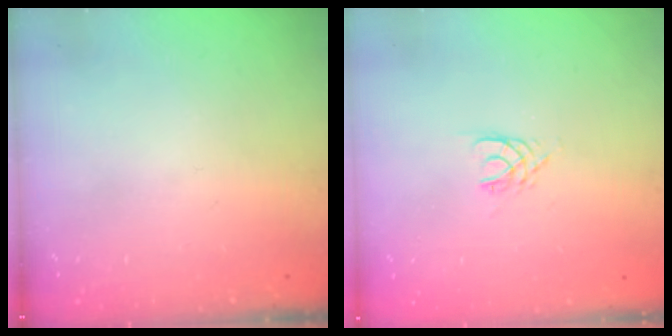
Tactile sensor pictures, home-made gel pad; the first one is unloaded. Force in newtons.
{"total": 3.0, "press": 2.9, "slide": 0.4}